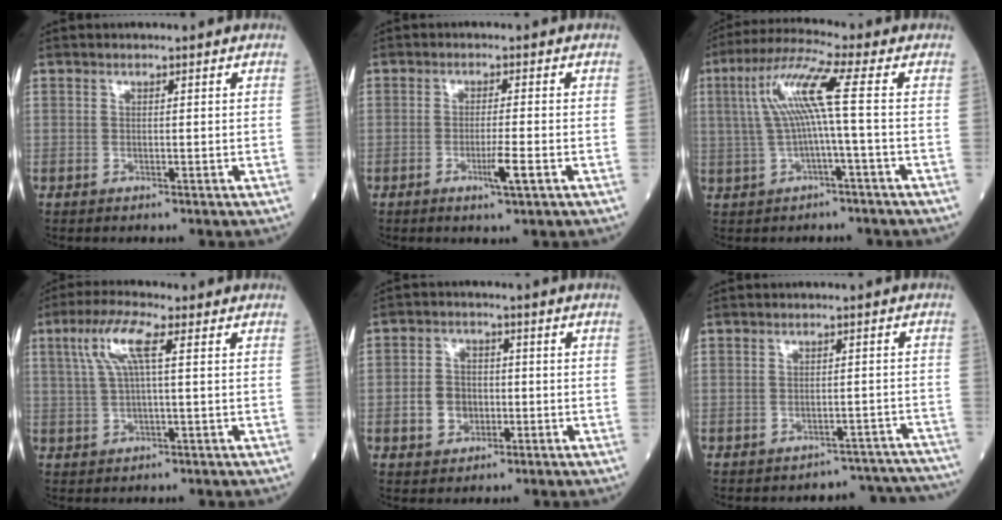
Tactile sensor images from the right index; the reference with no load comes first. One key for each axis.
{"total": 3.5, "fx": -1.3, "fy": -0.2, "fz": 3.2, "tx": -0.057, "ty": -0.006, "tz": -0.020}
{"total": 8.5, "fx": 0.6, "fy": -0.7, "fz": 8.5, "tx": -0.174, "ty": 0.028, "tz": 0.019}
{"total": 6.2, "fx": 2.1, "fy": 0.7, "fz": 5.8, "tx": -0.127, "ty": 0.023, "tz": 0.046}
{"total": 4.9, "fx": -1.2, "fy": 4.0, "fz": 2.5, "tx": -0.057, "ty": 0.009, "tz": -0.017}
{"total": 9.7, "fx": -9.3, "fy": 2.7, "fz": -1.1, "tx": 0.032, "ty": 0.045, "tz": -0.094}